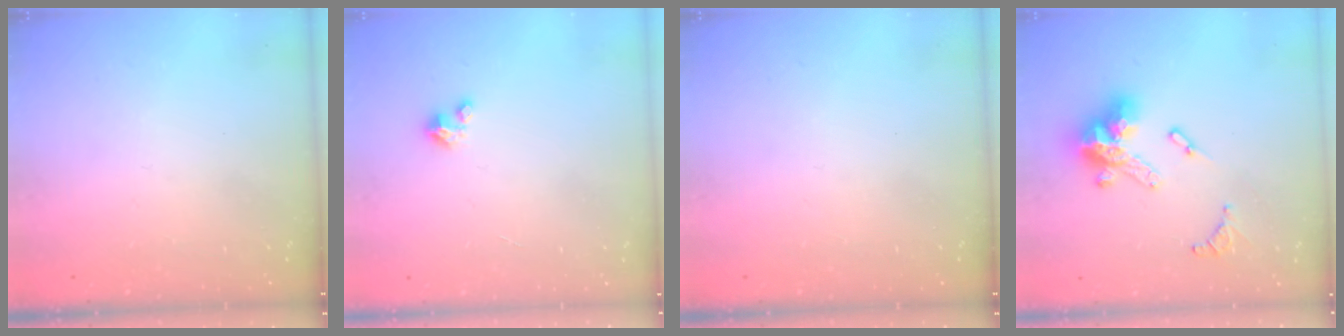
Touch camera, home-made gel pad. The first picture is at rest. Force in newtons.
{"total": 2.6, "press": 2.6, "slide": 0.2}
{"total": 0.0}
{"total": 15.9, "press": 15.8, "slide": 1.3}